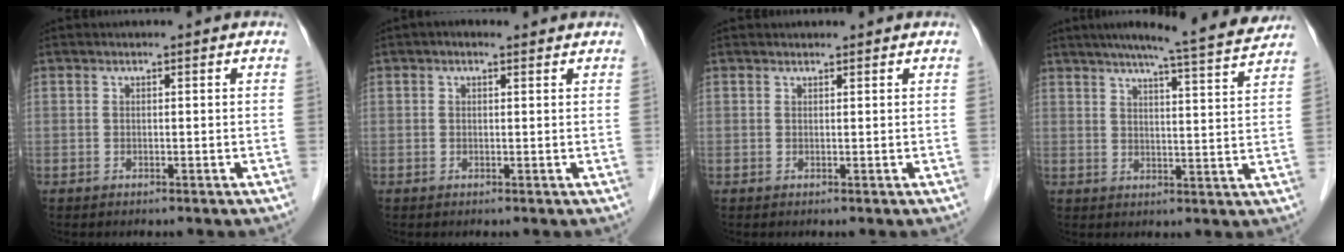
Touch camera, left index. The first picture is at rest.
{"total": 1.2, "force": [0.7, 0.6, 0.7], "torque": [-0.017, 0.010, 0.006]}
{"total": 0.9, "force": [0.8, 0.3, 0.1], "torque": [-0.008, 0.008, 0.014]}
{"total": 14.5, "force": [12.8, -0.2, 6.8], "torque": [-0.102, -0.007, 0.159]}